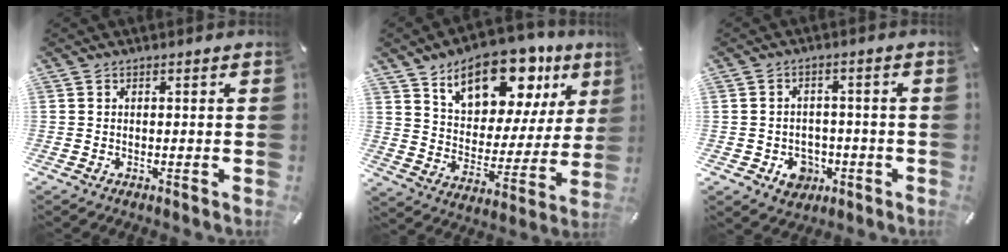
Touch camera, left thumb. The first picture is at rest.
{"total": 18.3, "force": [12.4, 10.0, 8.9], "torque": [-0.131, -0.087, 0.214]}
{"total": 6.1, "force": [-2.2, 5.2, 2.2], "torque": [-0.027, 0.011, -0.037]}